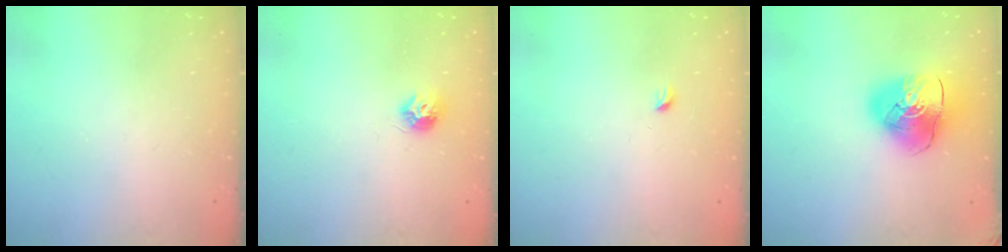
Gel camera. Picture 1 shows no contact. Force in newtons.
{"total": 7.0, "press": 6.9, "slide": 0.5}
{"total": 2.9, "press": 2.9, "slide": 0.4}
{"total": 15.0, "press": 14.8, "slide": 2.2}